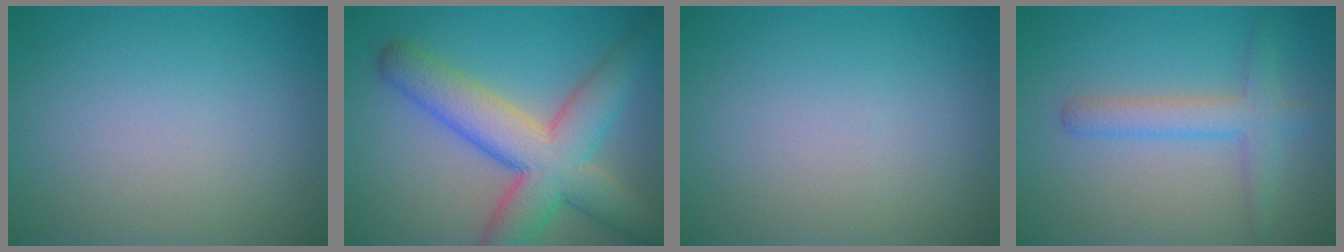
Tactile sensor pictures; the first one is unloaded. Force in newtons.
{"total": 9.2, "press": 9.2, "slide": 0.6}
{"total": 0.0}
{"total": 3.1, "press": 3.1, "slide": 0.1}